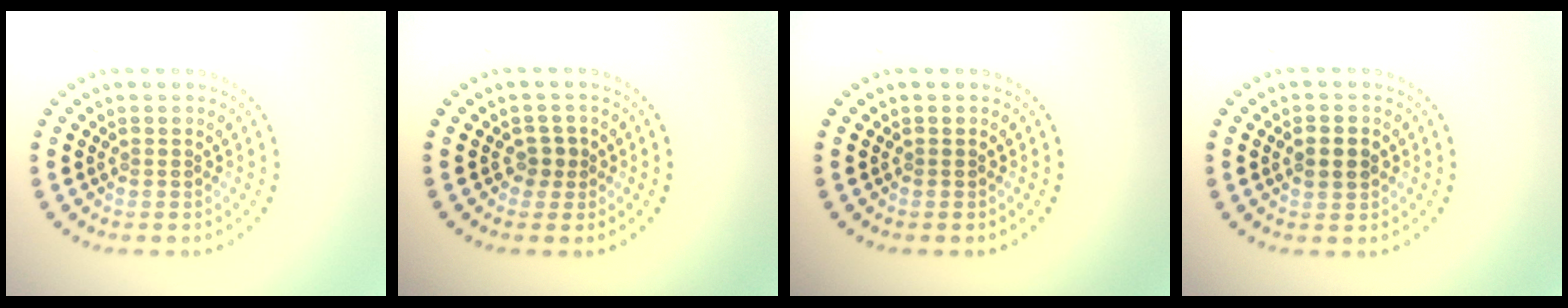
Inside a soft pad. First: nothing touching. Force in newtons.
{"total": 1.3, "press": 1.1, "slide": 0.7}
{"total": 0.0}
{"total": 2.7, "press": 2.7, "slide": 0.1}